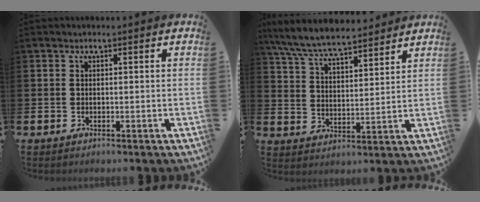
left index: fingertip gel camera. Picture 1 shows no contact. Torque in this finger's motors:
{"motor_torque": [0.56, -0.61, 0.96, 0.21]}